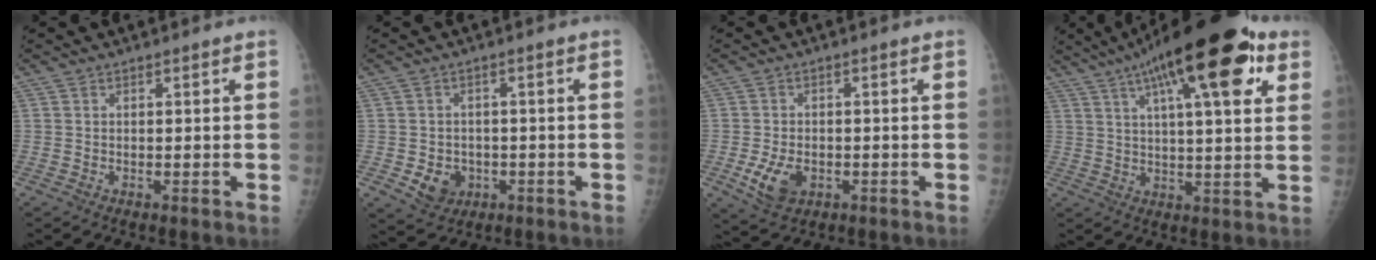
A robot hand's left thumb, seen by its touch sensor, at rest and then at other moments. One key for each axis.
{"total": 5.4, "fx": -1.6, "fy": 4.6, "fz": 2.4, "tx": -0.017, "ty": 0.005, "tz": -0.015}
{"total": 6.0, "fx": -1.9, "fy": 4.0, "fz": 4.1, "tx": -0.073, "ty": -0.001, "tz": -0.025}
{"total": 22.5, "fx": 11.0, "fy": 6.5, "fz": 18.4, "tx": -0.275, "ty": 0.000, "tz": 0.165}